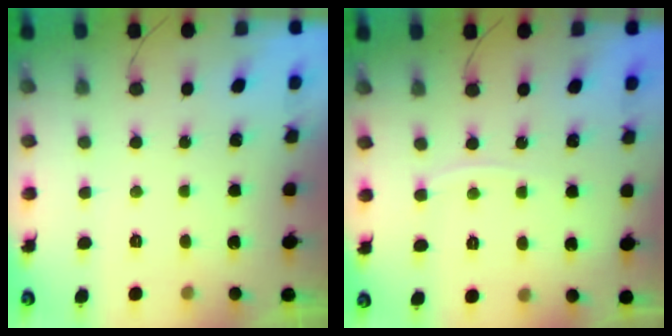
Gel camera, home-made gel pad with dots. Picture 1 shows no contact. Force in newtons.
{"total": 3.9, "press": 3.8, "slide": 0.5}